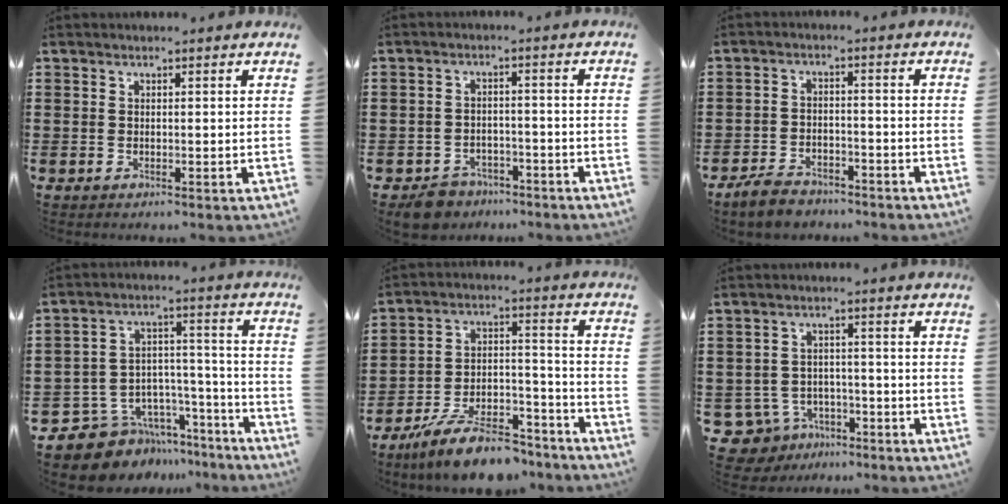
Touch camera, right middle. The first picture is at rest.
{"total": 4.1, "force": [-3.8, 1.4, 0.5], "torque": [-0.020, 0.006, -0.078]}
{"total": 4.0, "force": [-3.7, 1.2, 0.8], "torque": [-0.033, 0.003, -0.078]}
{"total": 8.7, "force": [-7.5, 4.5, 0.7], "torque": [-0.027, 0.012, -0.139]}
{"total": 10.6, "force": [-9.3, 2.7, 4.3], "torque": [-0.076, 0.033, -0.177]}
{"total": 5.2, "force": [-4.2, 2.9, 1.2], "torque": [-0.057, 0.003, -0.087]}